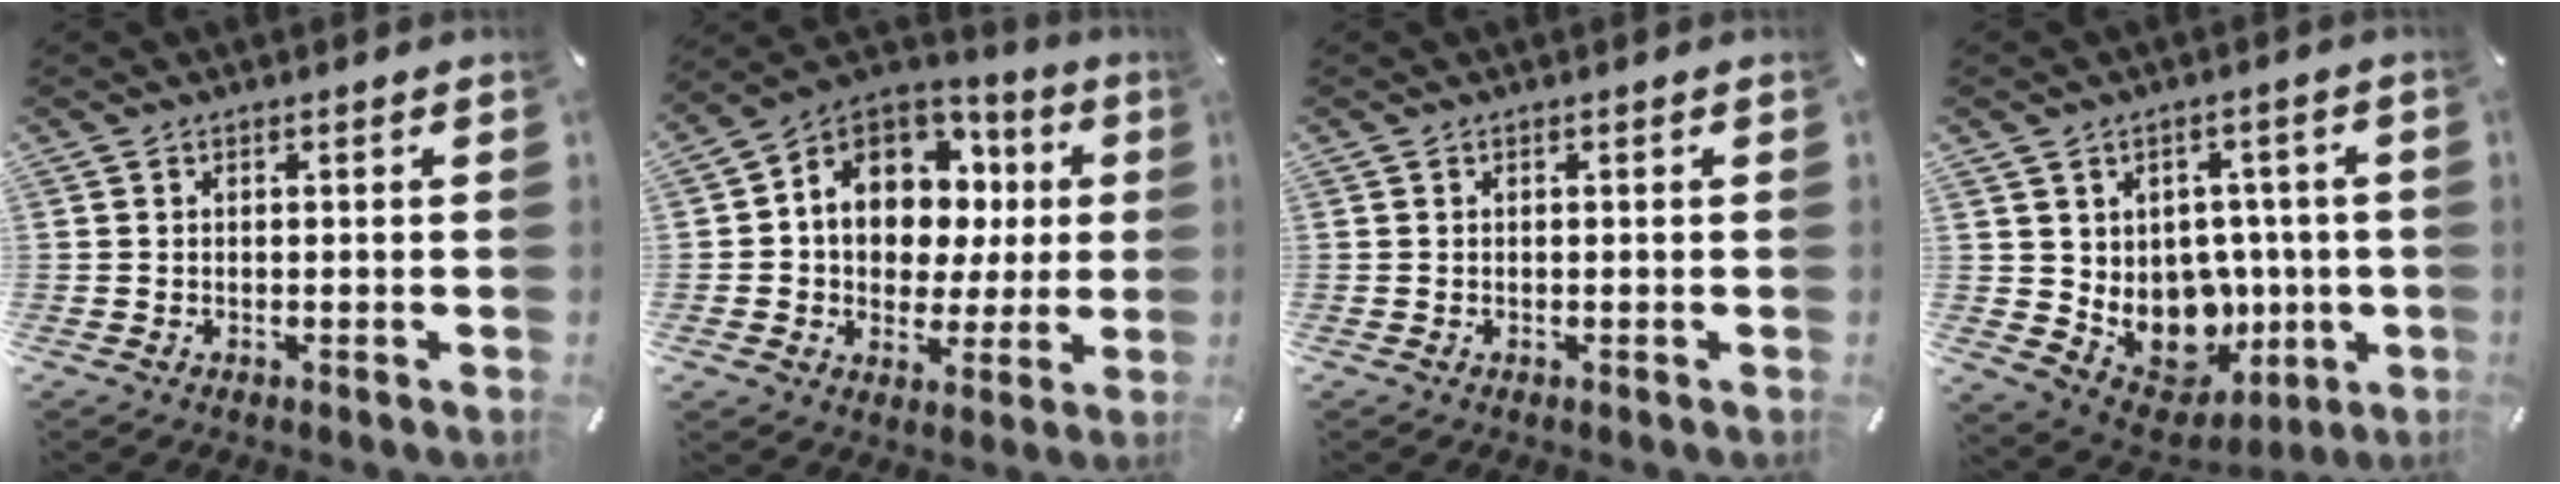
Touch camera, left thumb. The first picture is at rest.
{"total": 12.1, "force": [3.8, 10.1, 5.3], "torque": [-0.095, -0.033, 0.075]}
{"total": 0.0}
{"total": 12.0, "force": [-0.9, 10.5, 5.7], "torque": [-0.079, -0.025, 0.004]}